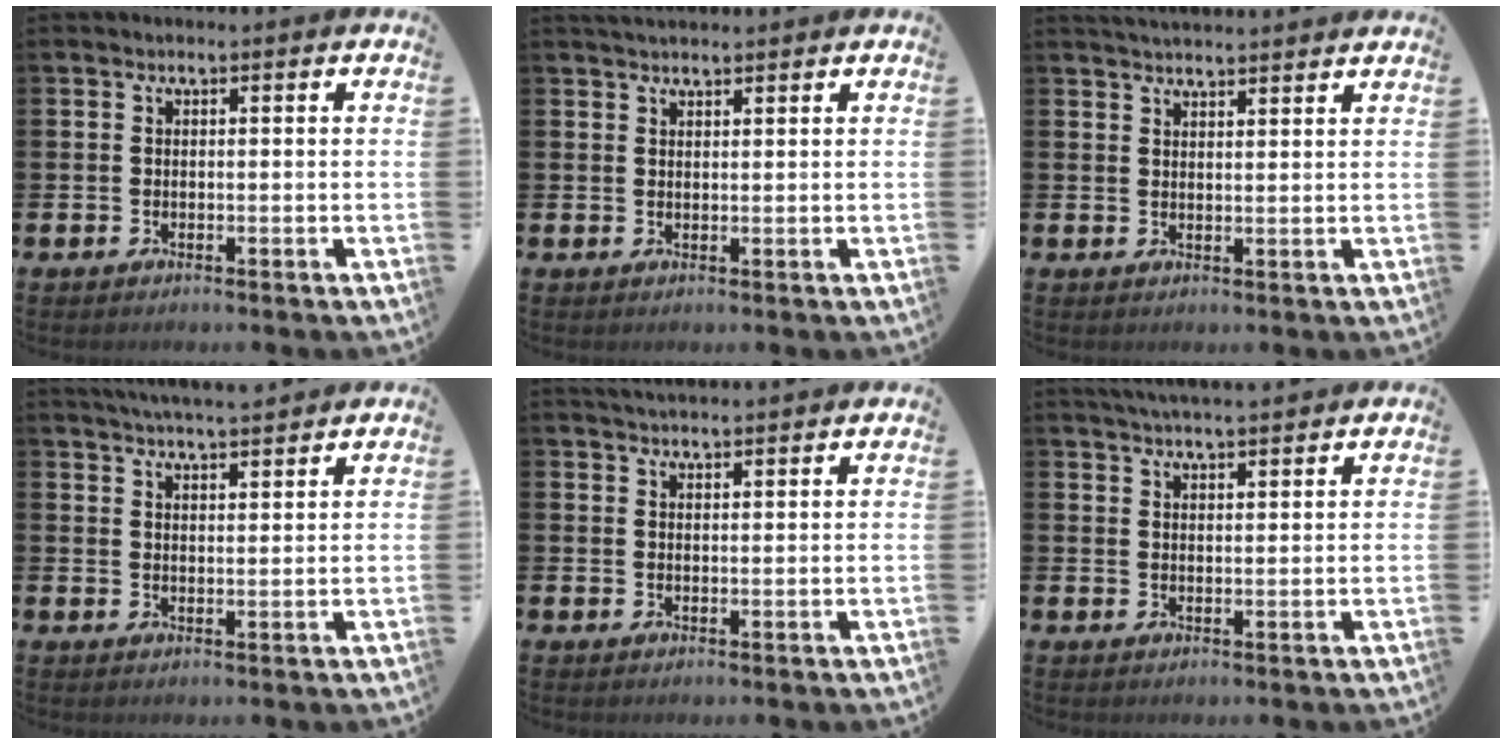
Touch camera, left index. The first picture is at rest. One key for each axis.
{"total": 2.1, "fx": 2.0, "fy": 0.3, "fz": 0.4, "tx": -0.006, "ty": -0.003, "tz": 0.036}
{"total": 3.1, "fx": 3.1, "fy": -0.1, "fz": 0.0, "tx": 0.000, "ty": -0.017, "tz": 0.056}
{"total": 5.0, "fx": 4.9, "fy": -0.1, "fz": 0.7, "tx": -0.020, "ty": -0.023, "tz": 0.089}
{"total": 2.9, "fx": 2.9, "fy": -0.1, "fz": 0.1, "tx": 0.000, "ty": -0.015, "tz": 0.051}
{"total": 4.1, "fx": 4.0, "fy": 0.0, "fz": 0.8, "tx": -0.019, "ty": -0.014, "tz": 0.073}